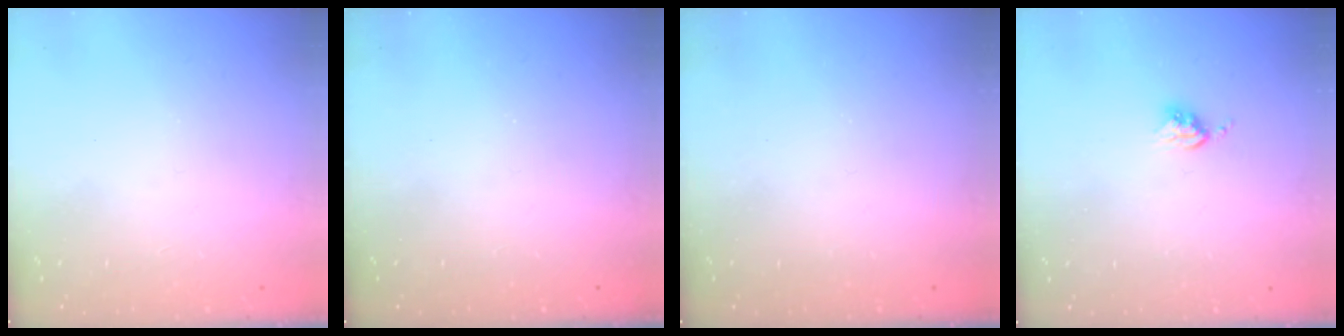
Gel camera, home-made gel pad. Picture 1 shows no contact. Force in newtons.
{"total": 0.0}
{"total": 0.0}
{"total": 3.8, "press": 3.8, "slide": 0.5}